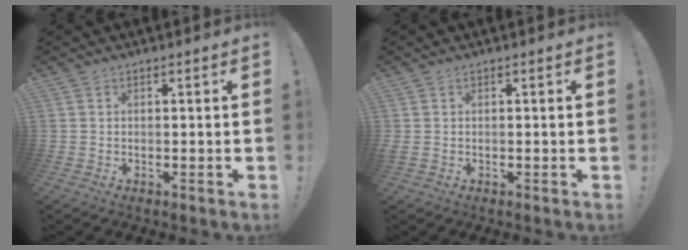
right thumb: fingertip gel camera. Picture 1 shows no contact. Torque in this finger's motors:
{"motor_torque": [-0.21, 0.43, 0.35, -0.09, 0.00]}